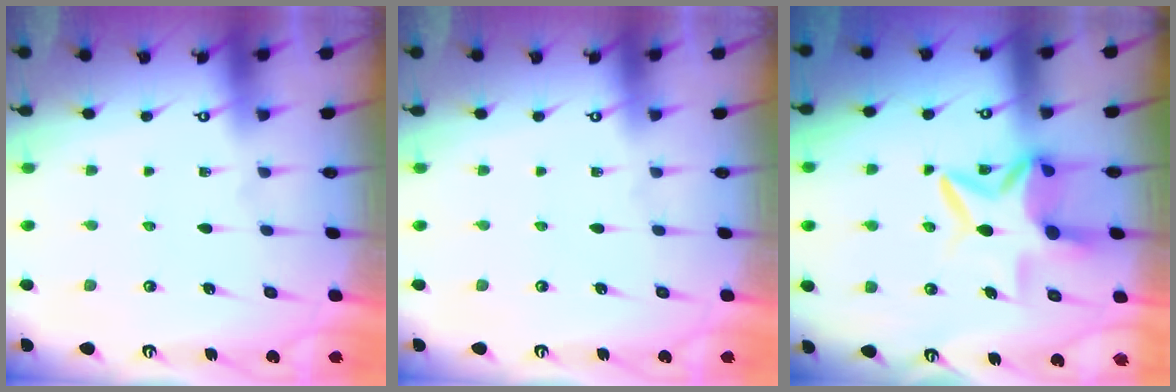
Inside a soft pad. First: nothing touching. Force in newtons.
{"total": 0.0}
{"total": 9.8, "press": 9.7, "slide": 1.1}